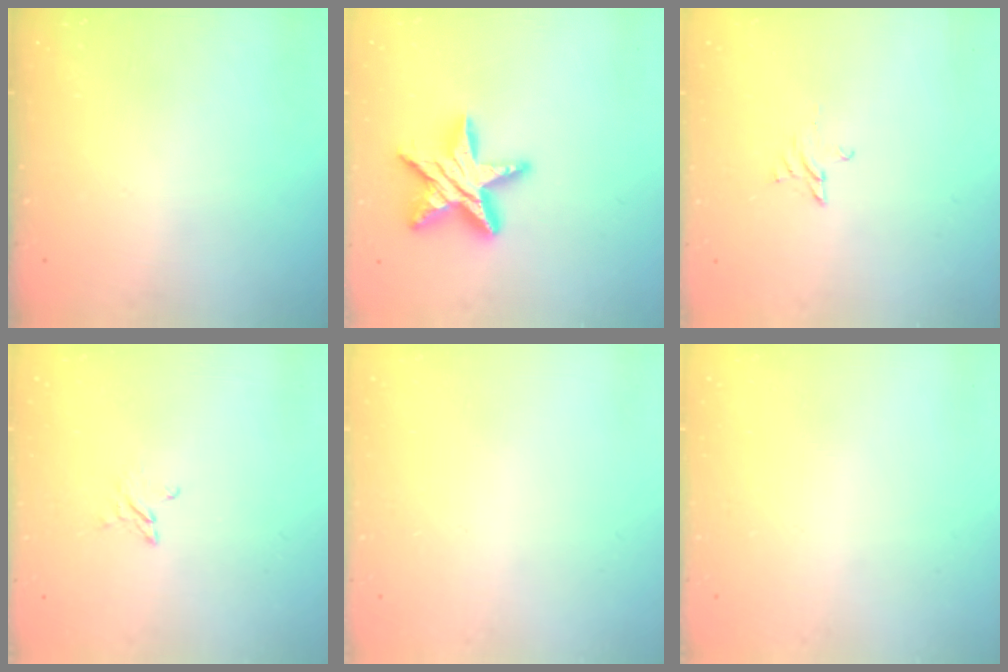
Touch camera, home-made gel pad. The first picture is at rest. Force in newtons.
{"total": 16.0, "press": 15.9, "slide": 1.0}
{"total": 2.6, "press": 2.6, "slide": 0.2}
{"total": 2.5, "press": 2.4, "slide": 0.2}
{"total": 0.0}
{"total": 0.0}